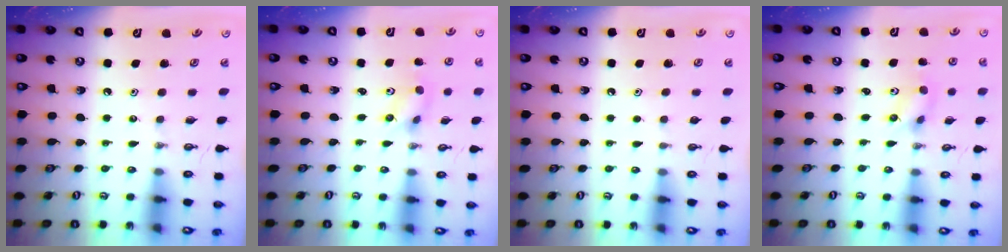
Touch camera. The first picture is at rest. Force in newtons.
{"total": 2.3, "press": 2.2, "slide": 0.8}
{"total": 0.9, "press": 0.1, "slide": 0.9}
{"total": 2.3, "press": 2.2, "slide": 0.8}